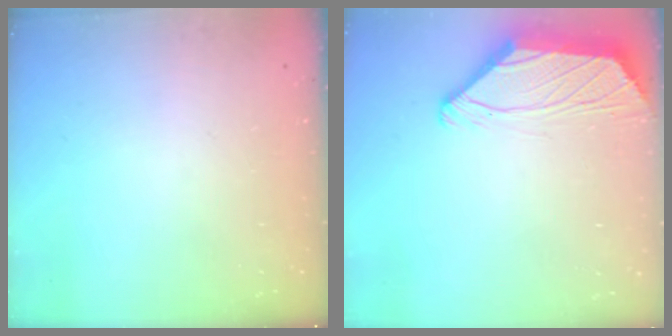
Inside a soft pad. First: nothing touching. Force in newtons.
{"total": 2.3, "press": 2.2, "slide": 0.6}